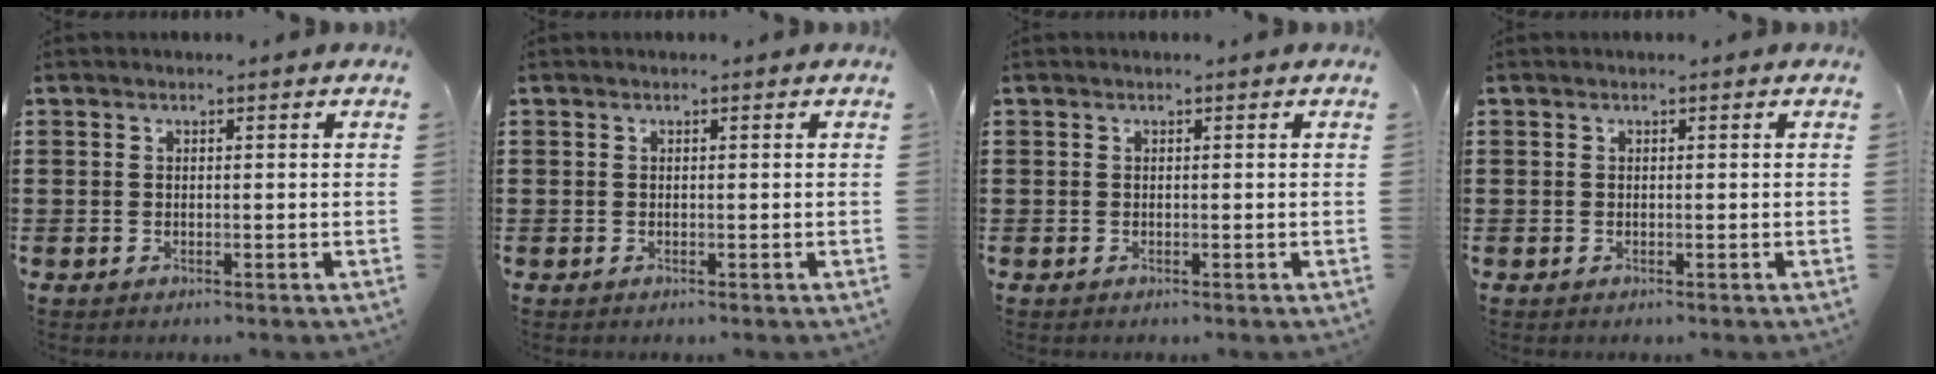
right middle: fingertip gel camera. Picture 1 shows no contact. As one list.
[{"total": 0.0}, {"total": 0.0}, {"total": 0.0}]